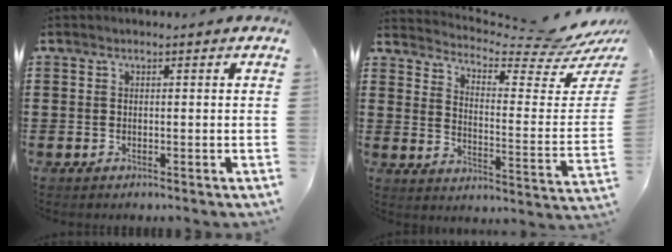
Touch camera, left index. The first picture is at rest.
{"total": 6.0, "force": [5.4, 0.7, 2.5], "torque": [-0.063, -0.054, 0.087]}